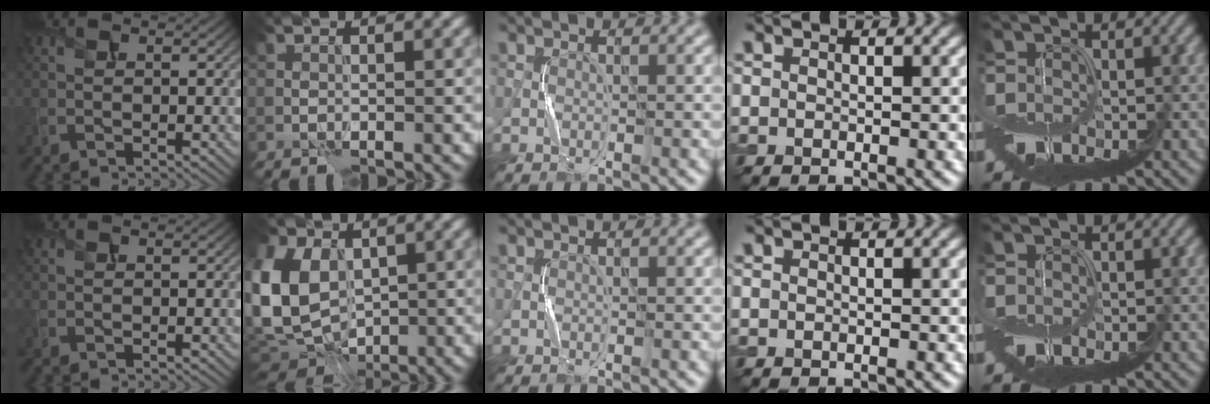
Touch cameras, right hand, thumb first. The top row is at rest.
{"index": {"total": 11.8, "force": [0.4, 8.4, 8.3], "torque": [-0.197, -0.007, -0.002]}}